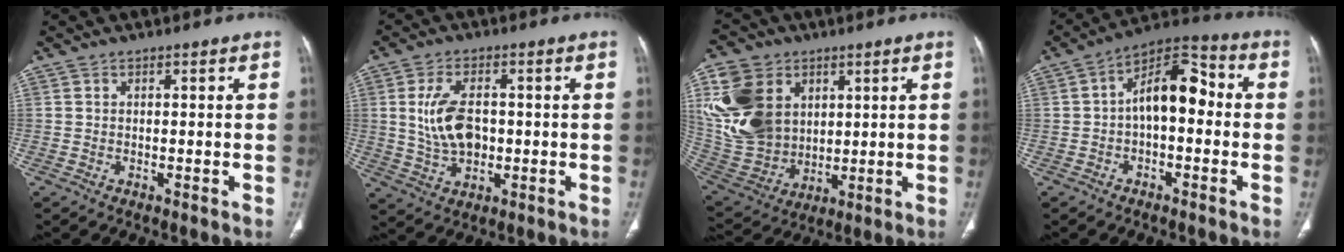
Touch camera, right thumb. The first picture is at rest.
{"total": 9.3, "force": [0.4, 5.6, 7.4], "torque": [-0.136, 0.002, 0.016]}
{"total": 21.1, "force": [5.8, 16.0, 12.6], "torque": [-0.258, -0.006, 0.130]}
{"total": 11.7, "force": [-0.1, 6.4, 9.8], "torque": [-0.130, 0.044, -0.014]}